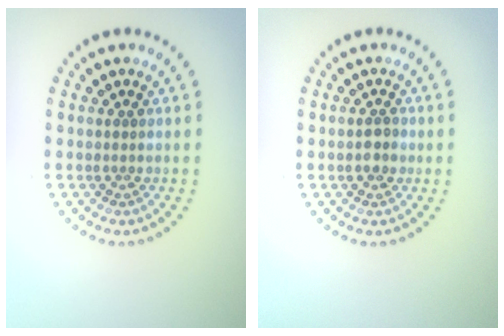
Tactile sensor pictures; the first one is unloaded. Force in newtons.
{"total": 1.4, "press": 1.4, "slide": 0.1}